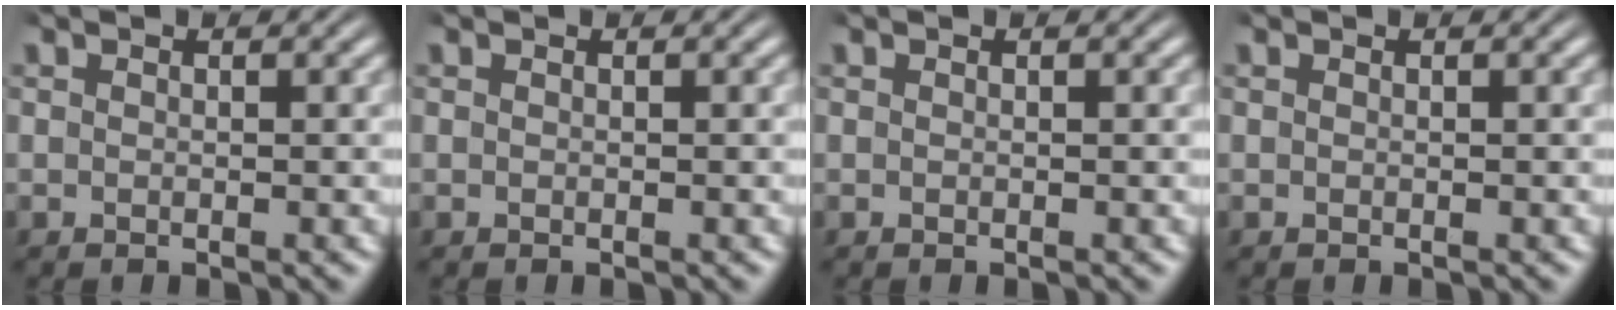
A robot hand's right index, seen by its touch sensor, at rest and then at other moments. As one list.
[{"total": 0.0}, {"total": 0.0}, {"total": 0.0}]